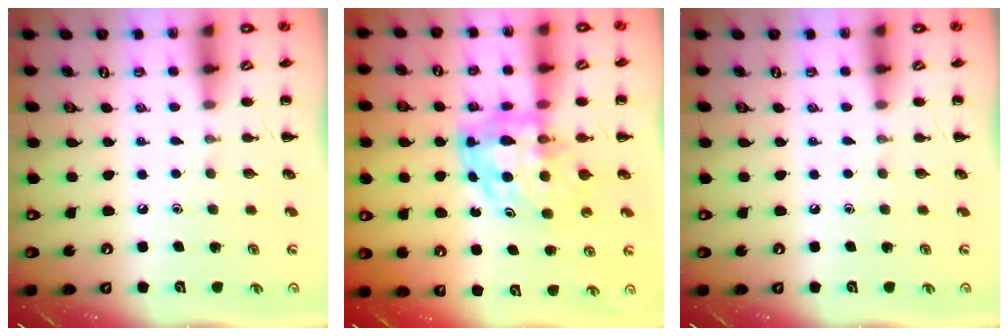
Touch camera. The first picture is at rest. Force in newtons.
{"total": 7.0, "press": 6.7, "slide": 2.0}
{"total": 0.0}